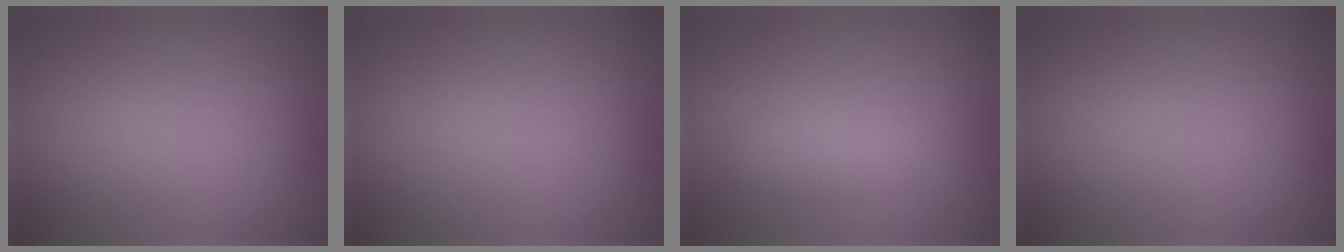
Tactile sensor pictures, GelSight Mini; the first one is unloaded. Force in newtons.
{"total": 0.0}
{"total": 1.9, "press": 1.9, "slide": 0.1}
{"total": 0.0}